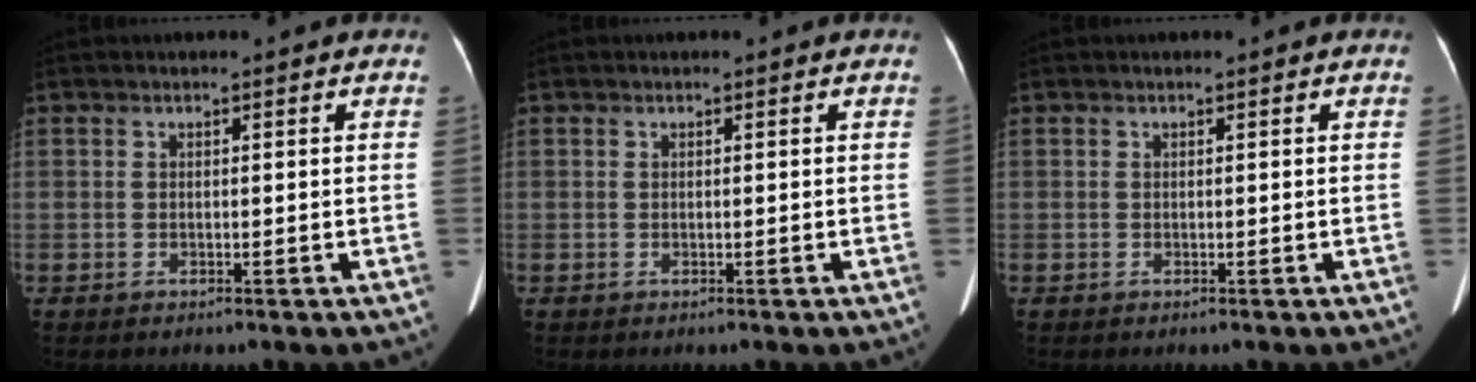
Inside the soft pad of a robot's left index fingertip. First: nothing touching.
{"total": 0.0}
{"total": 0.0}